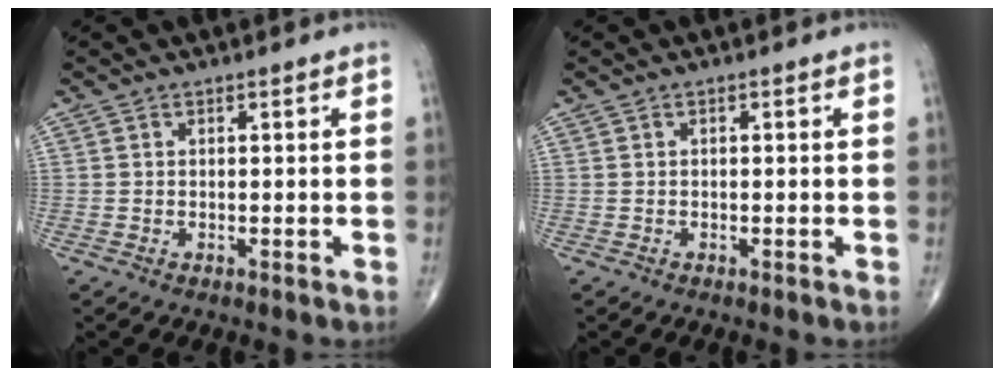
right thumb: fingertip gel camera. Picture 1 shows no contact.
{"total": 0.0}